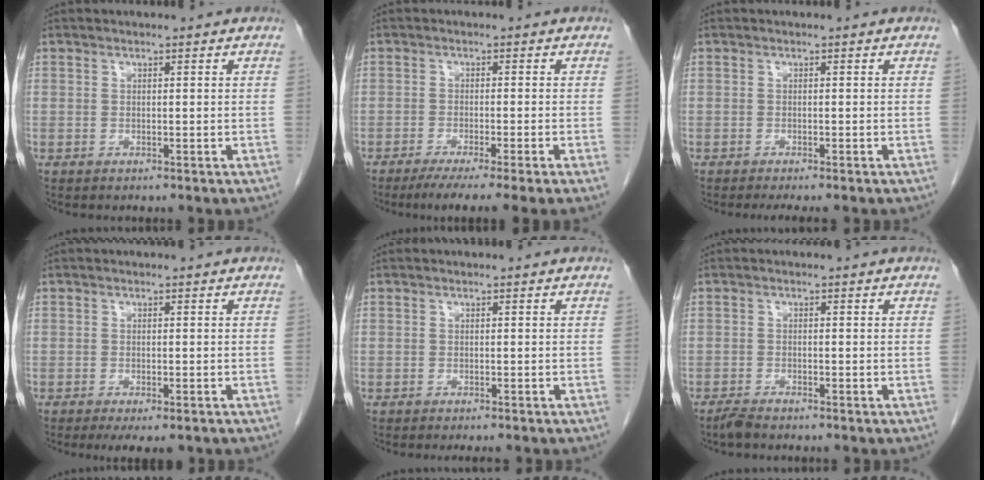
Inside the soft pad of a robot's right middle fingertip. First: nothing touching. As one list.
[{"total": 8.6, "force": [-6.4, -0.9, 5.6], "torque": [-0.069, -0.019, -0.096]}, {"total": 3.7, "force": [-3.1, 0.2, 2.0], "torque": [-0.020, -0.007, -0.043]}, {"total": 4.8, "force": [-3.5, 1.4, 3.0], "torque": [-0.036, -0.010, -0.049]}, {"total": 2.8, "force": [-2.5, 0.3, 1.2], "torque": [-0.013, -0.004, -0.032]}, {"total": 1.8, "force": [-1.6, 0.1, 0.8], "torque": [-0.024, -0.006, -0.032]}]